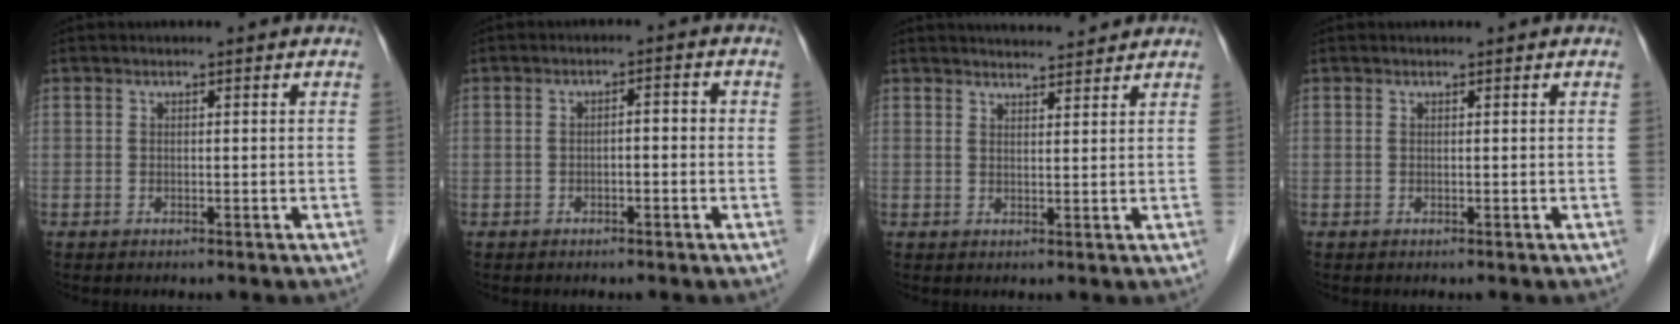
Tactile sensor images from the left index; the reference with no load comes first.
{"total": 2.5, "force": [-0.6, 0.8, 2.3], "torque": [-0.038, 0.018, -0.006]}
{"total": 5.3, "force": [5.2, 0.4, 0.9], "torque": [-0.017, 0.013, 0.070]}
{"total": 0.0}